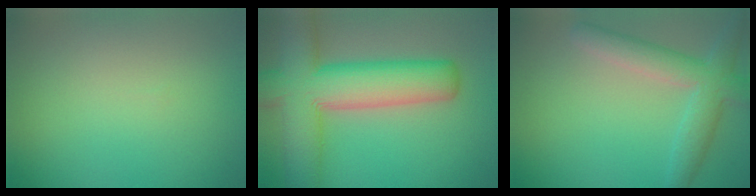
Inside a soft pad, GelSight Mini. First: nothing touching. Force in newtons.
{"total": 11.5, "press": 11.5, "slide": 0.5}
{"total": 4.5, "press": 4.5, "slide": 0.2}